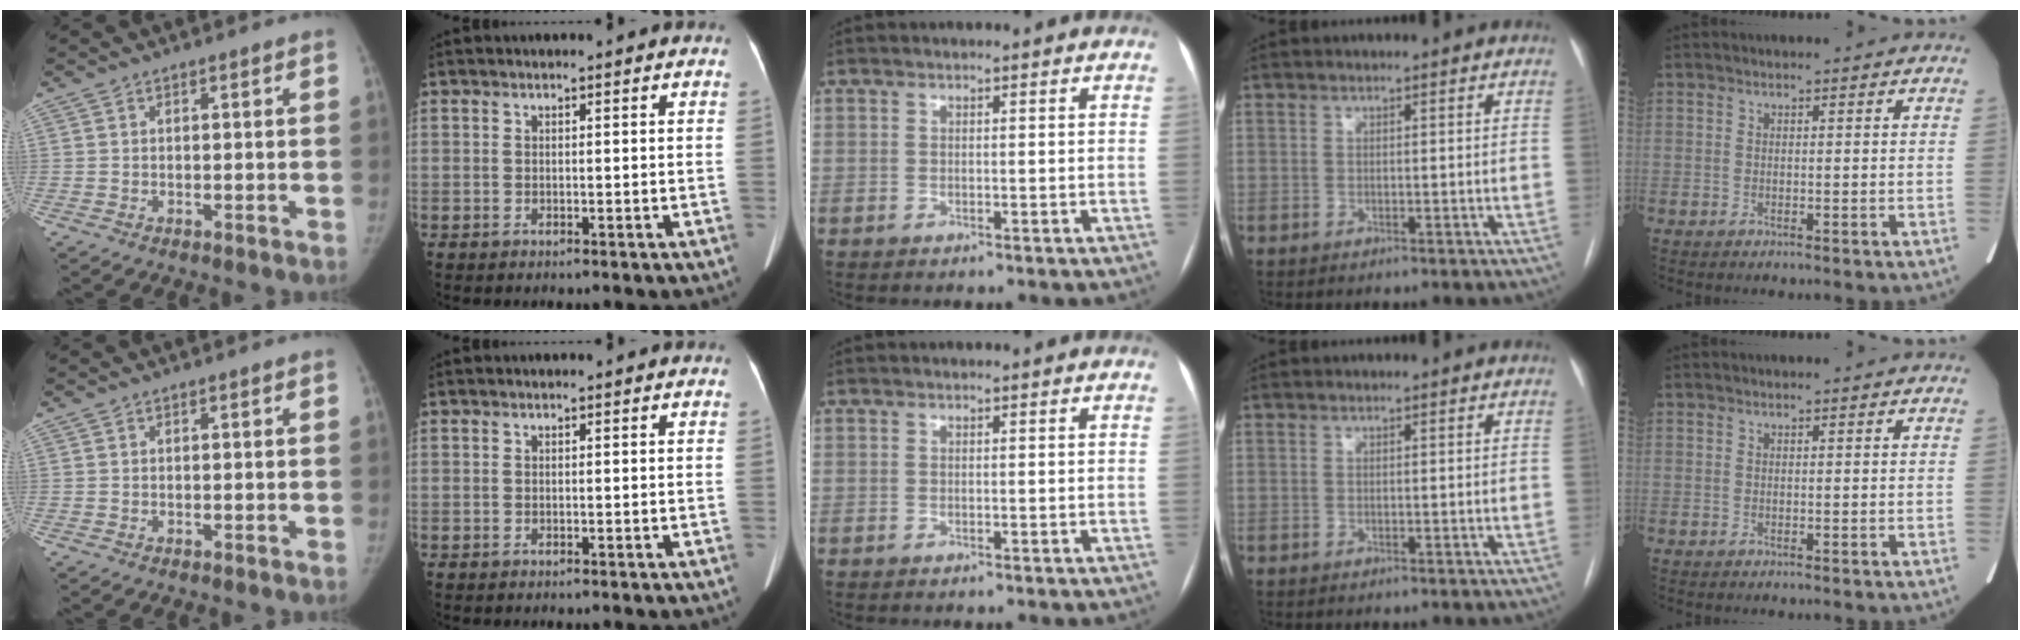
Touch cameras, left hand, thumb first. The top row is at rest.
{}